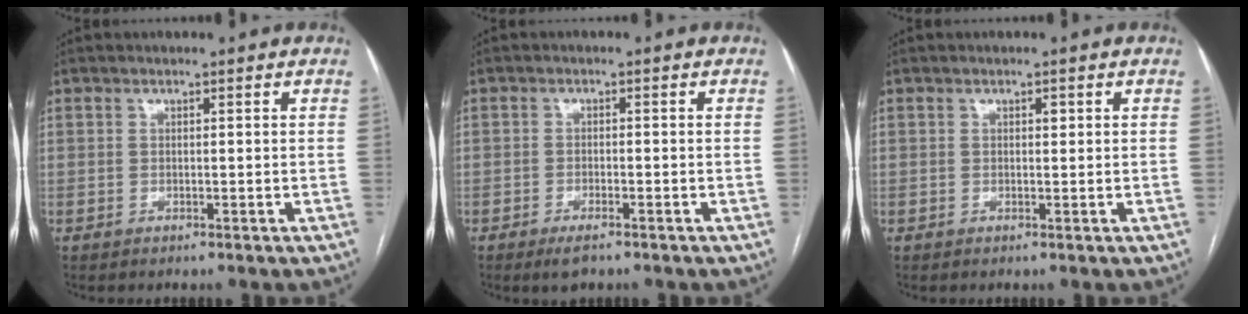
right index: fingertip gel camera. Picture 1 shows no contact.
{"total": 3.0, "force": [-2.1, 0.8, 2.0], "torque": [-0.039, -0.003, -0.035]}
{"total": 0.7, "force": [0.3, 0.4, 0.5], "torque": [-0.009, 0.000, 0.003]}